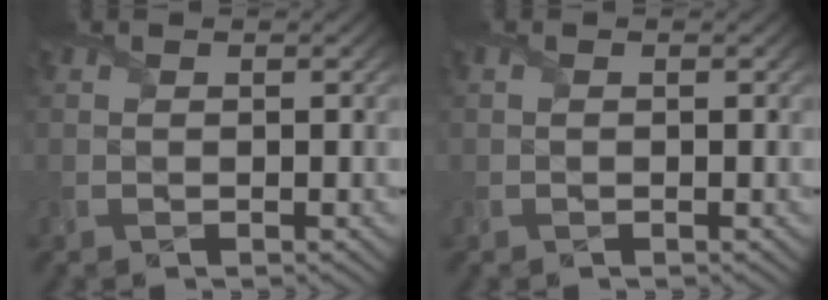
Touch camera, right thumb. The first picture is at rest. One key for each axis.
{"total": 0.5, "fx": 0.0, "fy": 0.3, "fz": 0.4, "tx": -0.008, "ty": 0.000, "tz": 0.000}